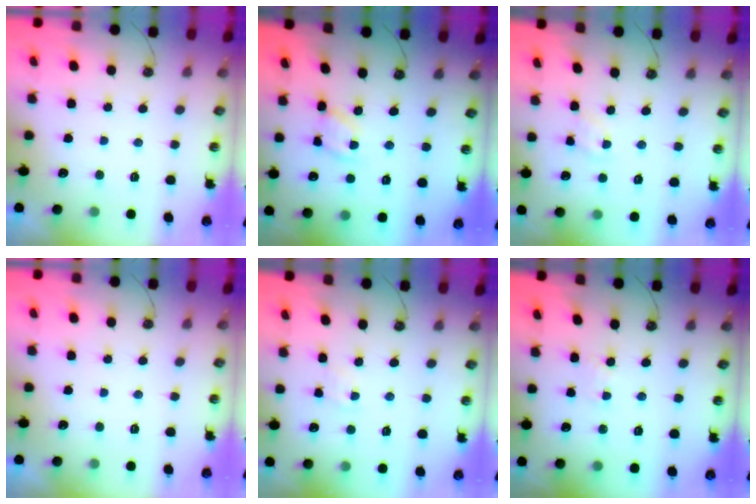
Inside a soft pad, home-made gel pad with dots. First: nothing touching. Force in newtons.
{"total": 5.2, "press": 5.2, "slide": 0.5}
{"total": 2.6, "press": 2.6, "slide": 0.4}
{"total": 0.0}
{"total": 3.7, "press": 3.6, "slide": 0.4}
{"total": 2.8, "press": 2.8, "slide": 0.3}